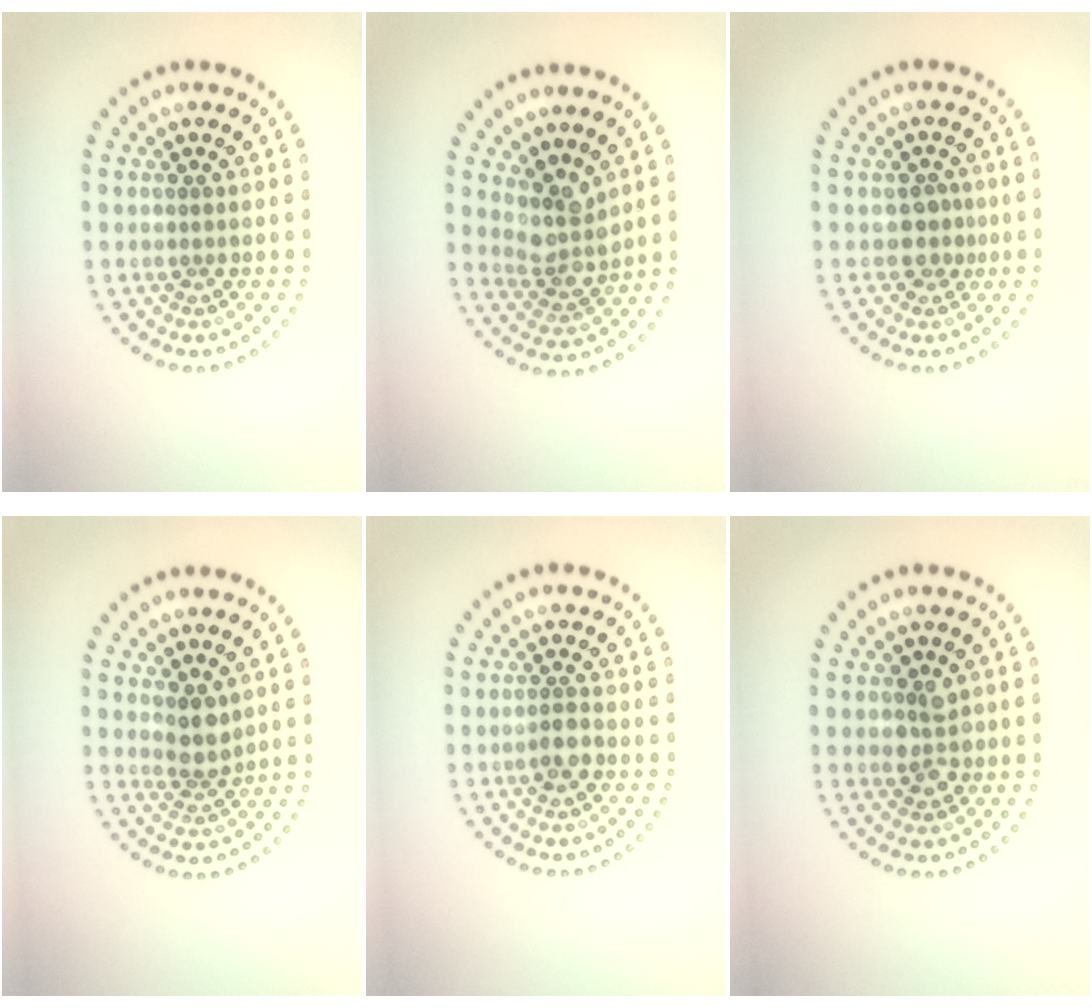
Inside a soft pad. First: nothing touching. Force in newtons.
{"total": 3.6, "press": 3.0, "slide": 2.0}
{"total": 2.0, "press": 1.6, "slide": 1.1}
{"total": 2.3, "press": 2.1, "slide": 1.1}
{"total": 1.8, "press": 1.6, "slide": 0.7}
{"total": 2.6, "press": 2.5, "slide": 0.5}